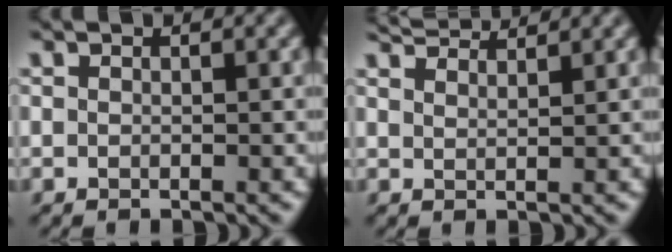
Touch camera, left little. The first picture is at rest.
{"total": 3.3, "force": [3.2, 0.0, 0.8], "torque": [-0.025, 0.012, 0.054]}